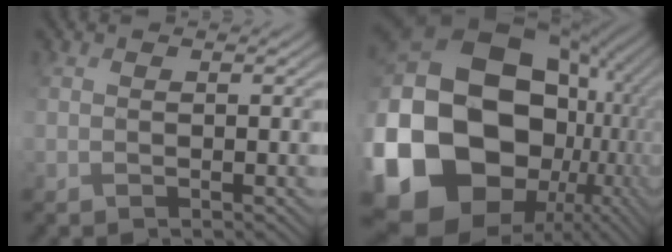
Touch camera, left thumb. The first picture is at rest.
{"total": 23.6, "force": [-2.1, 19.0, 13.7], "torque": [-0.360, -0.036, -0.001]}